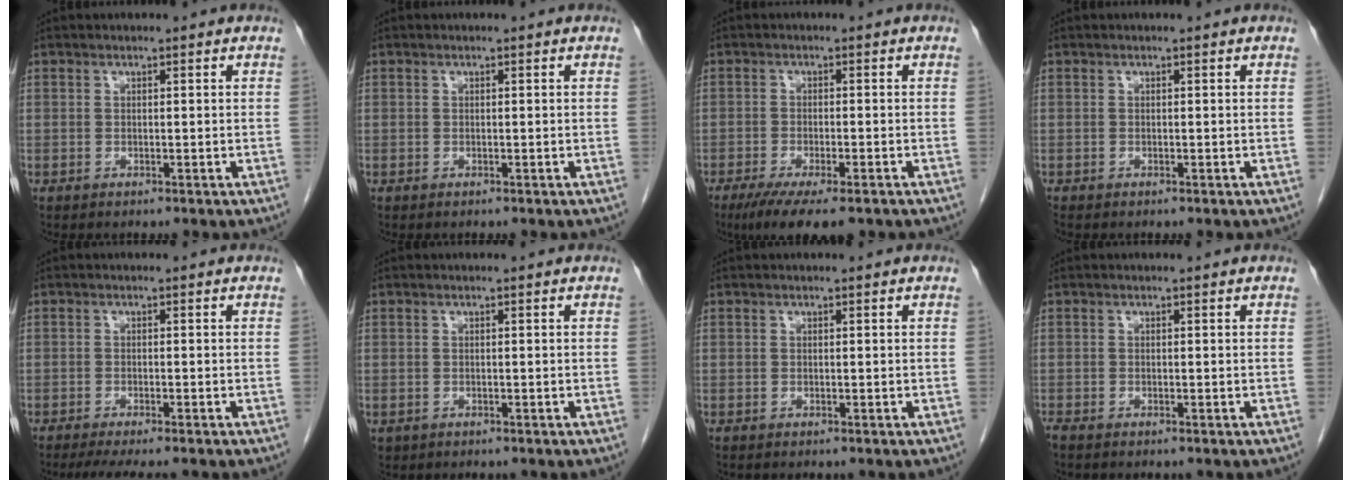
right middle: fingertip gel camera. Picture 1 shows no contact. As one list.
[{"total": 0.0}, {"total": 9.6, "force": [-6.8, 2.1, 6.4], "torque": [-0.094, -0.019, -0.104]}, {"total": 0.0}, {"total": 5.9, "force": [-4.8, 0.4, 3.3], "torque": [-0.043, -0.013, -0.074]}, {"total": 0.6, "force": [-0.2, 0.6, 0.1], "torque": [-0.004, 0.003, 0.002]}, {"total": 0.0}, {"total": 0.8, "force": [-0.7, -0.2, 0.4], "torque": [-0.005, -0.001, -0.009]}]